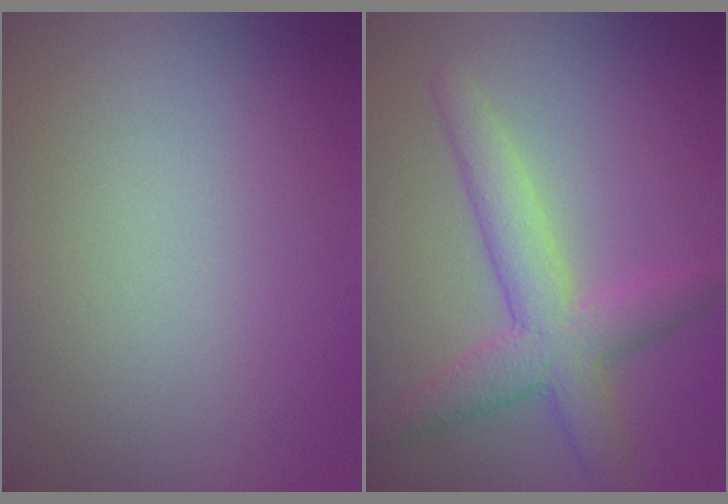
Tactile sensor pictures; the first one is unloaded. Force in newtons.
{"total": 4.8, "press": 4.8, "slide": 0.1}